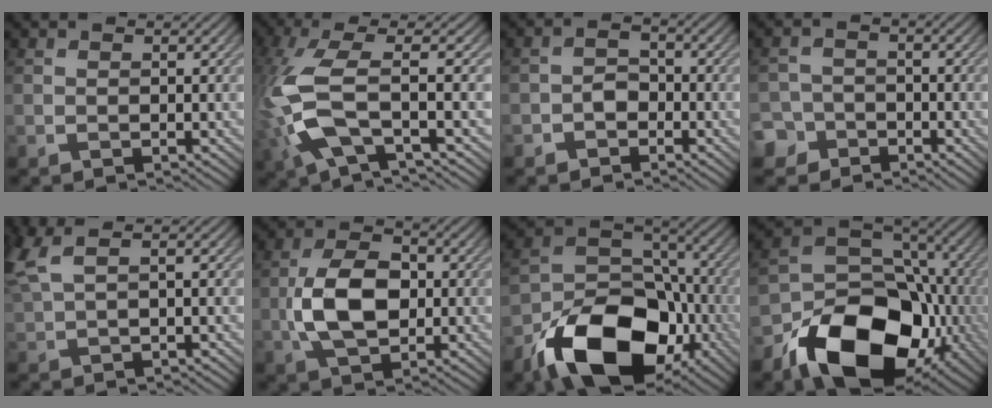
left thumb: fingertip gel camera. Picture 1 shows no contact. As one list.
[{"total": 9.8, "force": [-1.7, 2.9, 9.2], "torque": [-0.215, 0.007, -0.049]}, {"total": 2.5, "force": [-1.3, 1.8, 1.1], "torque": [-0.017, 0.008, -0.028]}, {"total": 4.6, "force": [-3.1, 3.3, 0.6], "torque": [-0.003, -0.001, -0.064]}, {"total": 4.8, "force": [2.3, 1.6, 4.0], "torque": [-0.108, 0.019, 0.050]}, {"total": 9.2, "force": [-0.7, 5.8, 7.2], "torque": [-0.157, 0.003, -0.018]}, {"total": 17.0, "force": [-8.8, 10.4, 10.1], "torque": [-0.175, -0.041, -0.157]}, {"total": 17.7, "force": [-8.0, 12.0, 10.4], "torque": [-0.180, -0.044, -0.136]}]